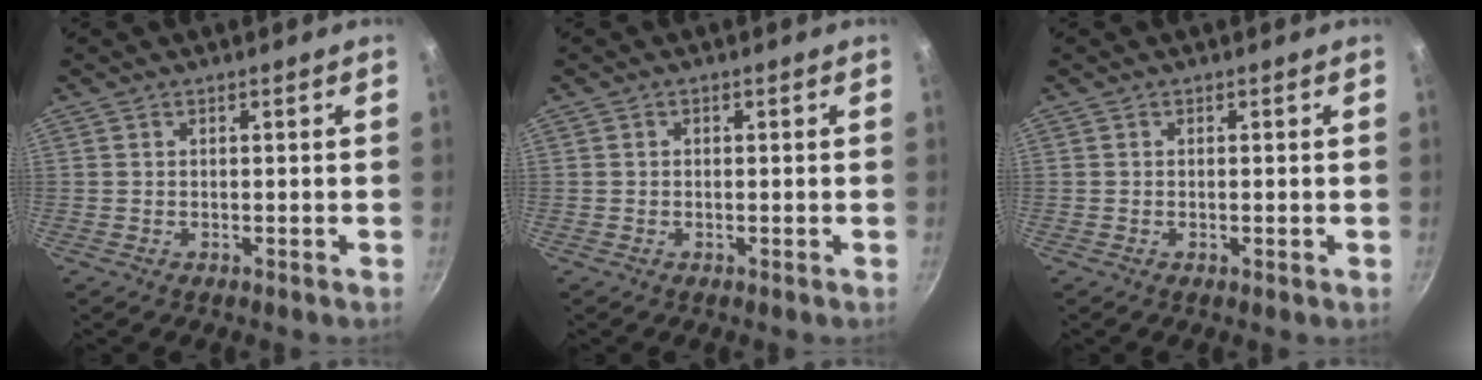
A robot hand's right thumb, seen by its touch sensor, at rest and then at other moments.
{"total": 0.5, "force": [-0.1, 0.5, 0.2], "torque": [-0.004, 0.004, -0.001]}
{"total": 0.7, "force": [-0.1, 0.2, 0.7], "torque": [-0.012, 0.000, -0.003]}